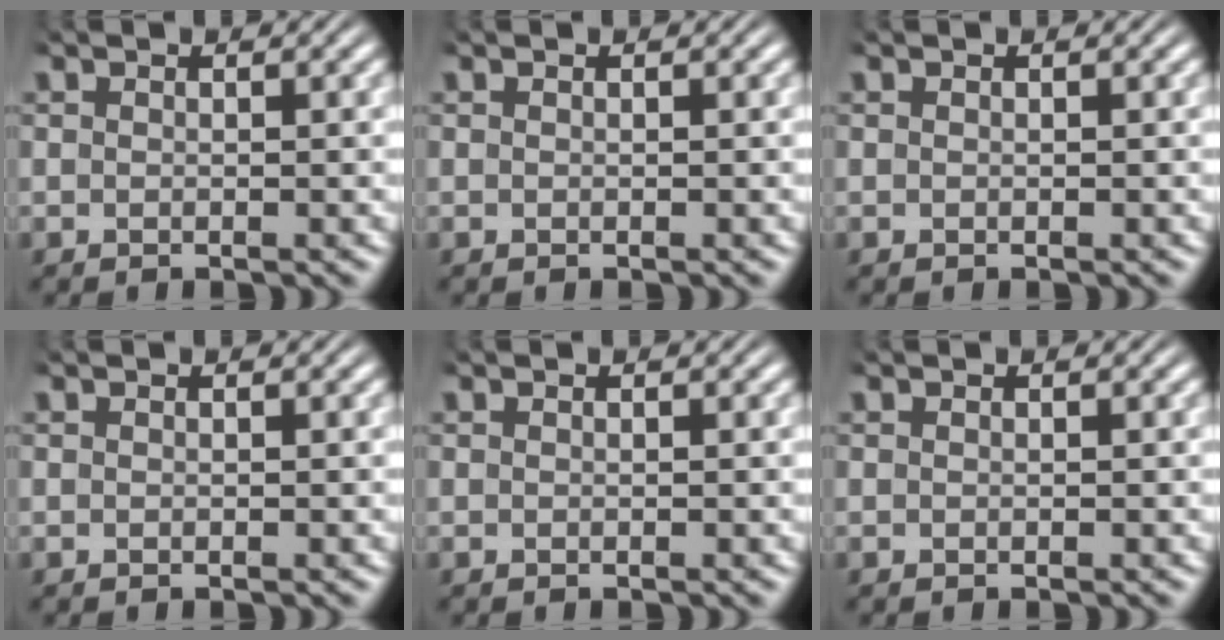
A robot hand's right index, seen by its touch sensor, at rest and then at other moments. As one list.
[{"total": 0.0}, {"total": 0.0}, {"total": 0.0}, {"total": 0.0}, {"total": 0.0}]